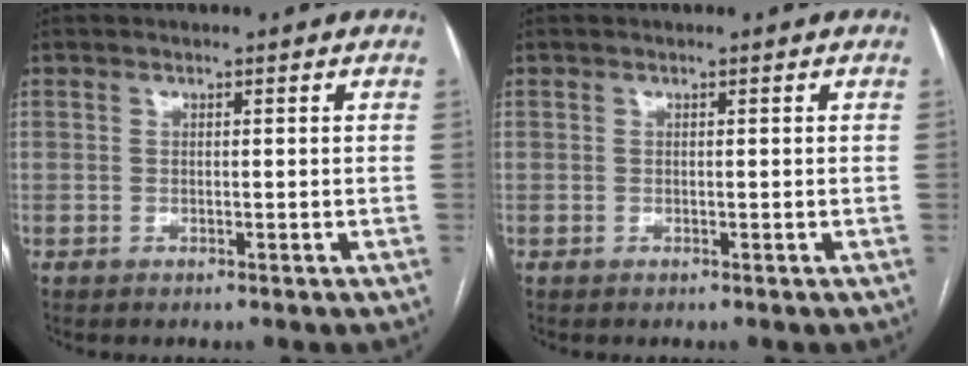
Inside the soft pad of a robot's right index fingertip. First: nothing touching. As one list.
[{"total": 0.0}]